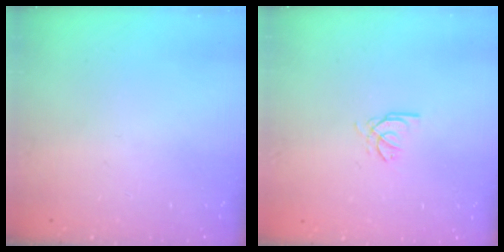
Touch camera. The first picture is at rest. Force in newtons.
{"total": 2.7, "press": 2.7, "slide": 0.4}